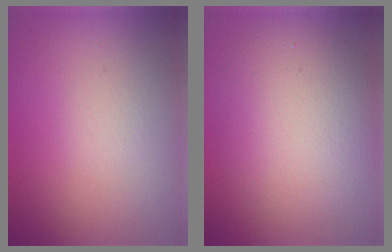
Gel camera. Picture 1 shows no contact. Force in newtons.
{"total": 6.5, "press": 6.4, "slide": 0.5}